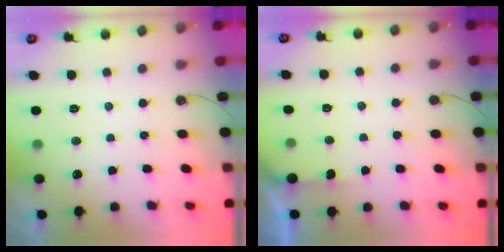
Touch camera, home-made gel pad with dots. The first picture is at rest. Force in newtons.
{"total": 2.9, "press": 2.9, "slide": 0.4}